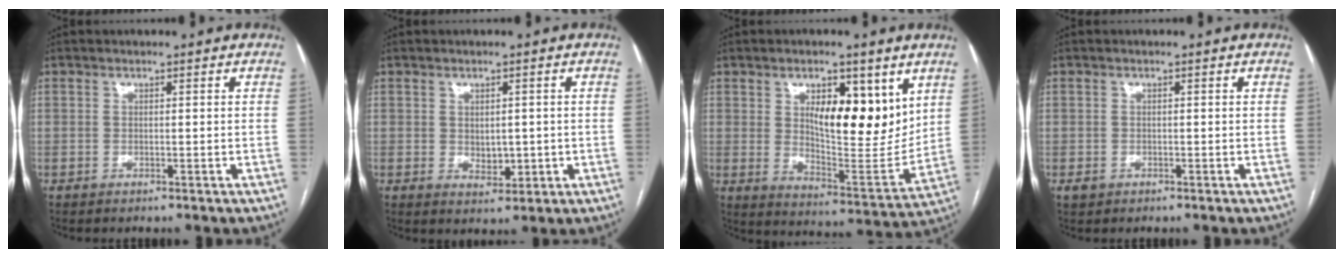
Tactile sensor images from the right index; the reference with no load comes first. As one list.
[{"total": 3.4, "force": [-0.1, 2.1, 2.6], "torque": [-0.037, -0.003, 0.008]}, {"total": 14.1, "force": [5.7, 5.4, 11.8], "torque": [-0.169, -0.009, 0.102]}, {"total": 1.2, "force": [-0.5, 1.1, 0.3], "torque": [-0.006, 0.003, -0.001]}]